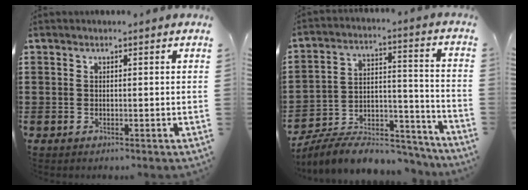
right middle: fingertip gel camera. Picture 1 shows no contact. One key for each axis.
{"total": 8.5, "fx": -7.8, "fy": 2.2, "fz": 2.7, "tx": -0.040, "ty": 0.024, "tz": -0.147}